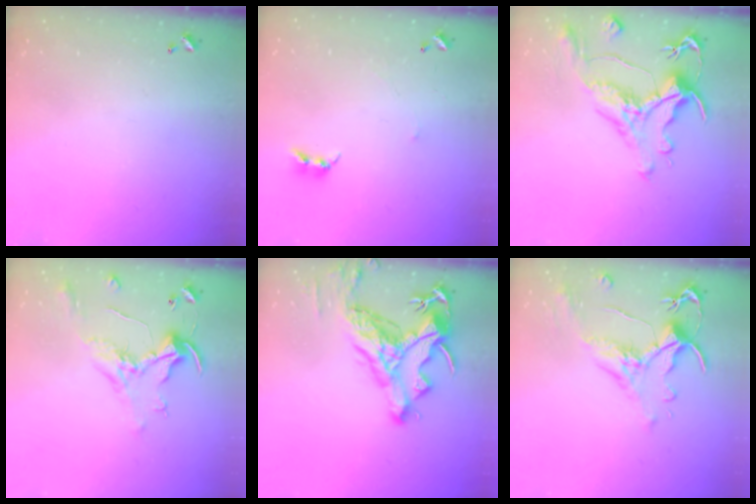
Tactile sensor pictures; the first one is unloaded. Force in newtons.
{"total": 2.4, "press": 2.4, "slide": 0.2}
{"total": 2.2, "press": 1.7, "slide": 1.4}
{"total": 0.8, "press": 0.5, "slide": 0.6}
{"total": 11.2, "press": 11.0, "slide": 2.4}
{"total": 1.6, "press": 1.1, "slide": 1.2}